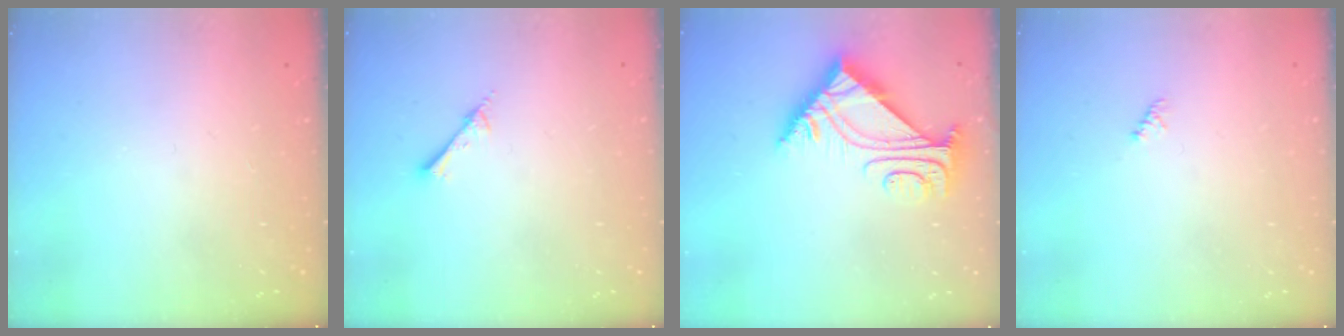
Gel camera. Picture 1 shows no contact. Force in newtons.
{"total": 2.6, "press": 2.6, "slide": 0.3}
{"total": 7.2, "press": 7.1, "slide": 0.9}
{"total": 1.1, "press": 1.1, "slide": 0.3}